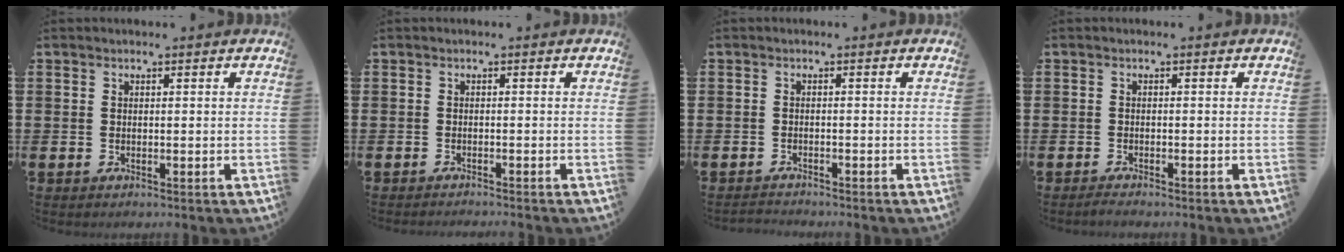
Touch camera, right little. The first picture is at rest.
{"total": 0.7, "force": [-0.6, -0.2, -0.1], "torque": [0.002, -0.001, -0.013]}
{"total": 0.9, "force": [-0.9, 0.0, -0.1], "torque": [-0.002, 0.001, -0.019]}
{"total": 0.7, "force": [-0.6, 0.1, 0.5], "torque": [-0.009, -0.001, -0.011]}